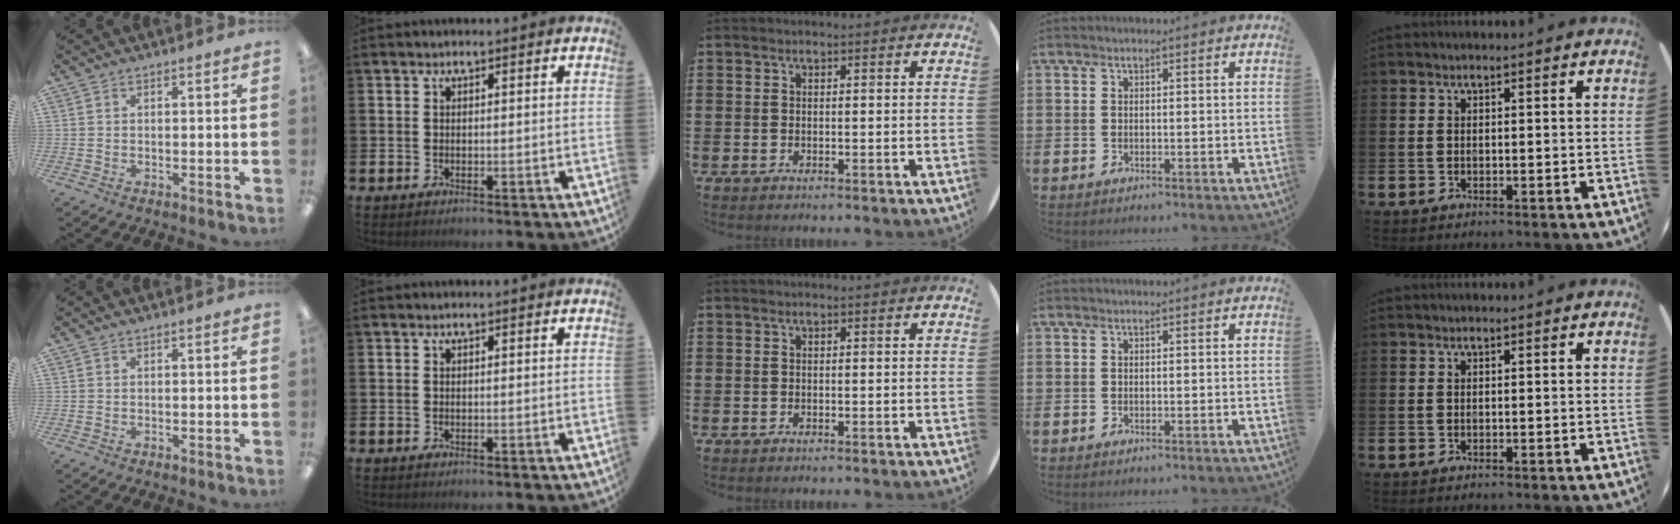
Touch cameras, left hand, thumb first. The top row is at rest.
{}